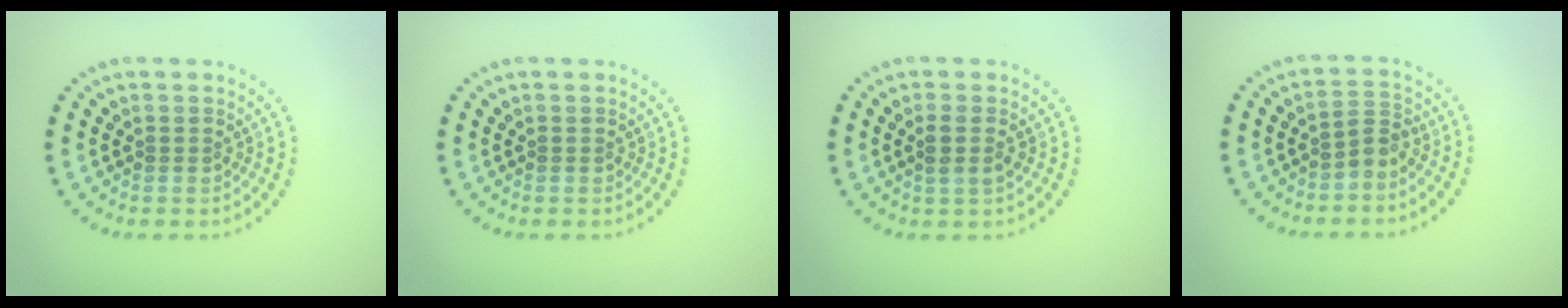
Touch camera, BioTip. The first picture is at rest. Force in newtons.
{"total": 0.0}
{"total": 1.5, "press": 1.3, "slide": 0.6}
{"total": 1.7, "press": 1.4, "slide": 1.0}